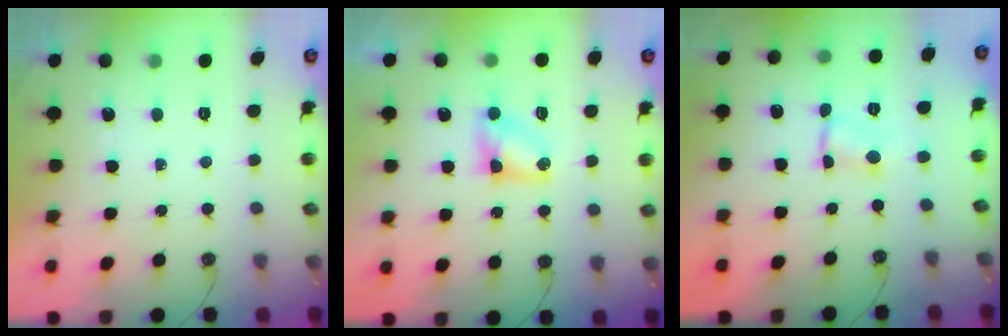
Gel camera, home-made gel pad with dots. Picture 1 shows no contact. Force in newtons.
{"total": 4.6, "press": 4.5, "slide": 0.4}
{"total": 1.0, "press": 1.0, "slide": 0.2}